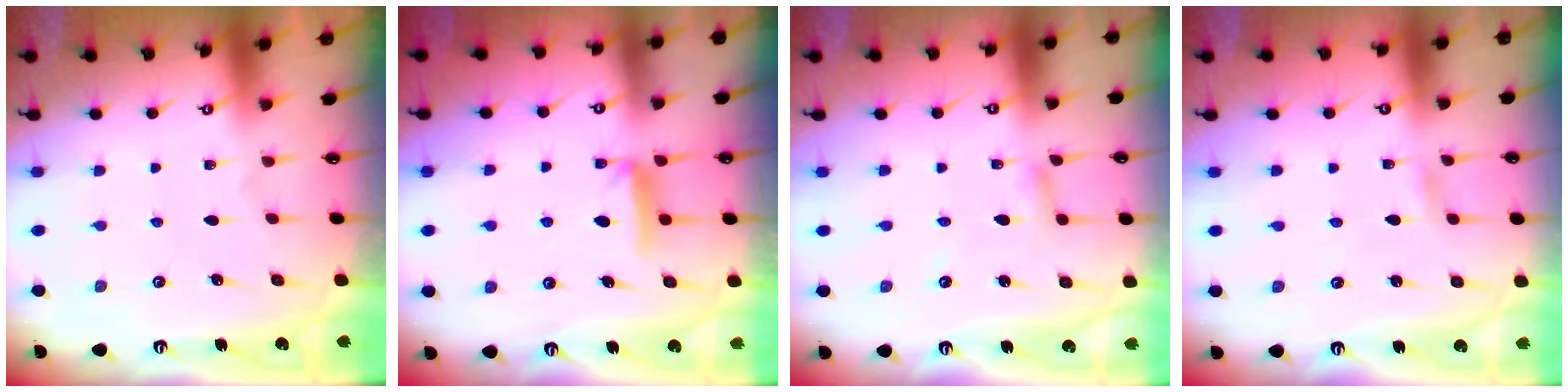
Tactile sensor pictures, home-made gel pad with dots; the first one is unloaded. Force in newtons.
{"total": 6.4, "press": 6.4, "slide": 0.8}
{"total": 2.9, "press": 2.9, "slide": 0.1}
{"total": 1.8, "press": 1.8, "slide": 0.2}